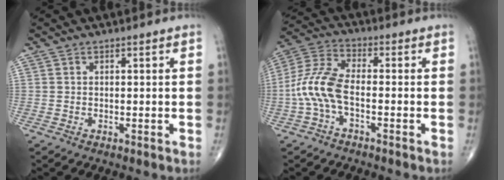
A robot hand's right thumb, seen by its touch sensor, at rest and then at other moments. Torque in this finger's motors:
{"motor_torque": [-0.19, 0.32, 1.14, -0.38, 0.15]}